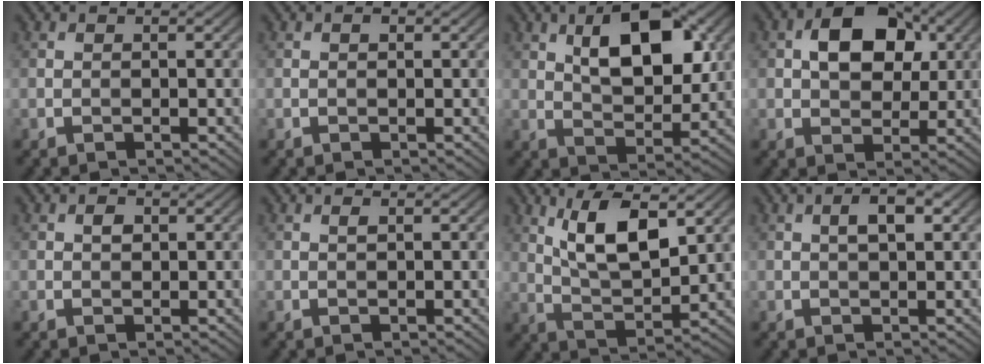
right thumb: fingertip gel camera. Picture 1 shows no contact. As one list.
[{"total": 0.6, "force": [0.1, 0.3, 0.5], "torque": [-0.006, -0.001, 0.000]}, {"total": 10.5, "force": [3.7, 5.2, 8.3], "torque": [-0.137, 0.006, 0.062]}, {"total": 8.7, "force": [2.1, 5.8, 6.1], "torque": [-0.104, 0.010, 0.030]}, {"total": 1.2, "force": [0.3, 0.9, 0.8], "torque": [-0.014, 0.000, 0.003]}, {"total": 0.6, "force": [0.2, 0.1, 0.5], "torque": [-0.010, 0.001, 0.003]}, {"total": 9.1, "force": [4.0, 3.4, 7.5], "torque": [-0.146, 0.000, 0.079]}, {"total": 2.9, "force": [0.8, 1.2, 2.5], "torque": [-0.040, 0.005, 0.011]}]